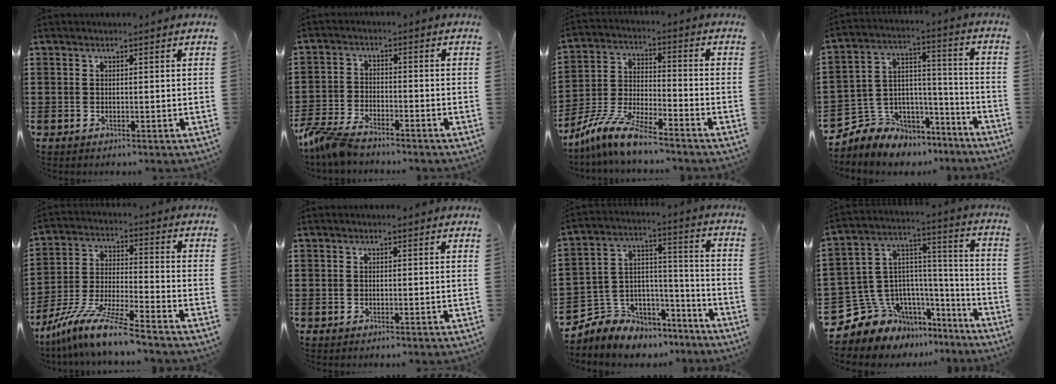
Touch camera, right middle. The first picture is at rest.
{"total": 5.1, "force": [-4.7, 0.8, 2.0], "torque": [-0.069, -0.012, -0.099]}
{"total": 8.6, "force": [-7.6, 0.5, 4.0], "torque": [-0.097, 0.000, -0.156]}
{"total": 5.5, "force": [-4.1, 3.5, -0.9], "torque": [-0.002, -0.003, -0.080]}
{"total": 10.2, "force": [-8.9, -0.4, 4.9], "torque": [-0.107, -0.002, -0.181]}
{"total": 0.0}
{"total": 5.6, "force": [-4.5, 3.2, -1.0], "torque": [-0.006, -0.005, -0.091]}
{"total": 9.0, "force": [-6.3, 6.3, 0.5], "torque": [-0.055, -0.013, -0.118]}